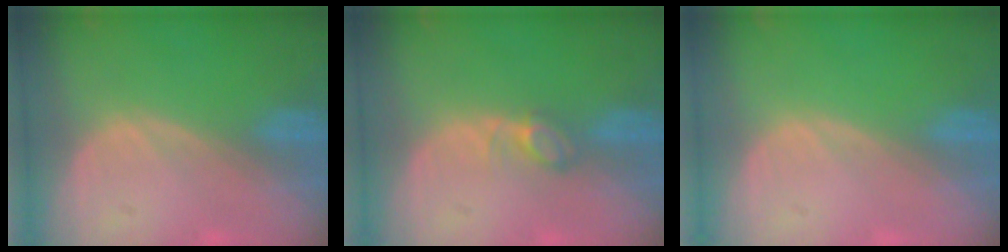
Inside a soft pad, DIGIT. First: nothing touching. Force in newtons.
{"total": 2.5, "press": 2.4, "slide": 0.3}
{"total": 0.0}